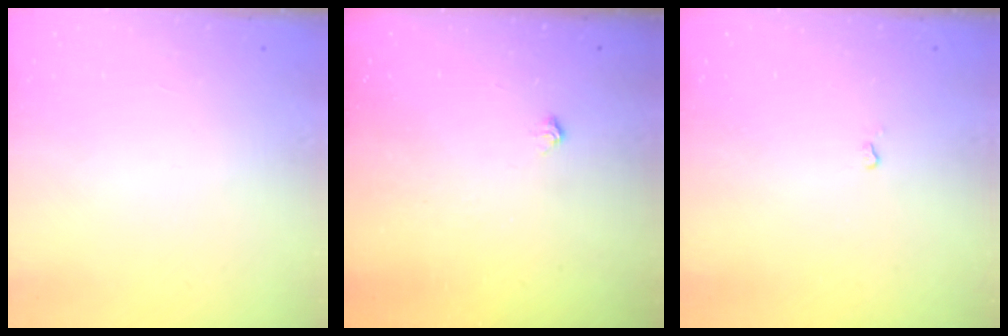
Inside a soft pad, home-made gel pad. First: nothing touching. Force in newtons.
{"total": 5.7, "press": 5.6, "slide": 0.8}
{"total": 2.4, "press": 2.3, "slide": 0.5}